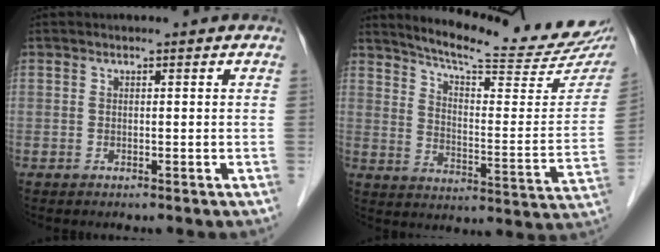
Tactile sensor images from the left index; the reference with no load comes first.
{"total": 21.5, "force": [19.3, 1.4, 9.3], "torque": [-0.135, -0.063, 0.250]}